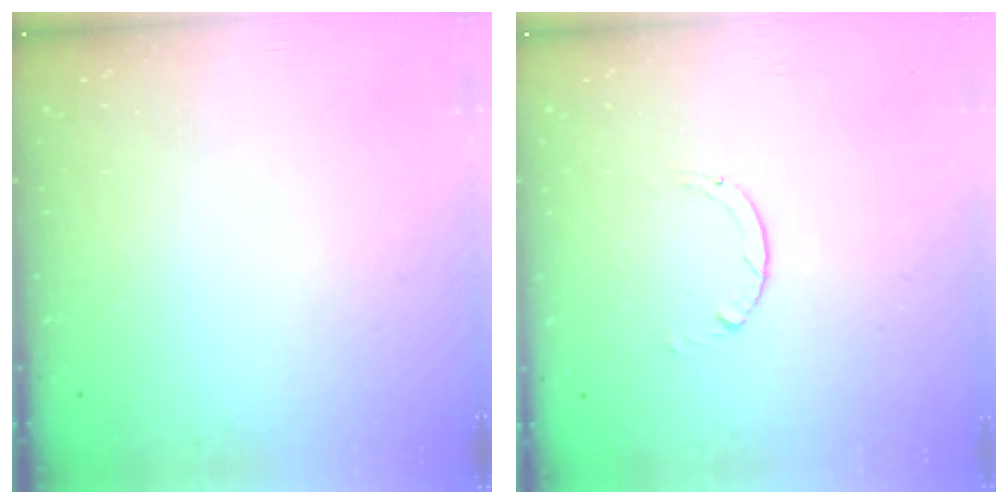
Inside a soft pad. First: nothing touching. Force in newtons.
{"total": 0.8, "press": 0.7, "slide": 0.1}